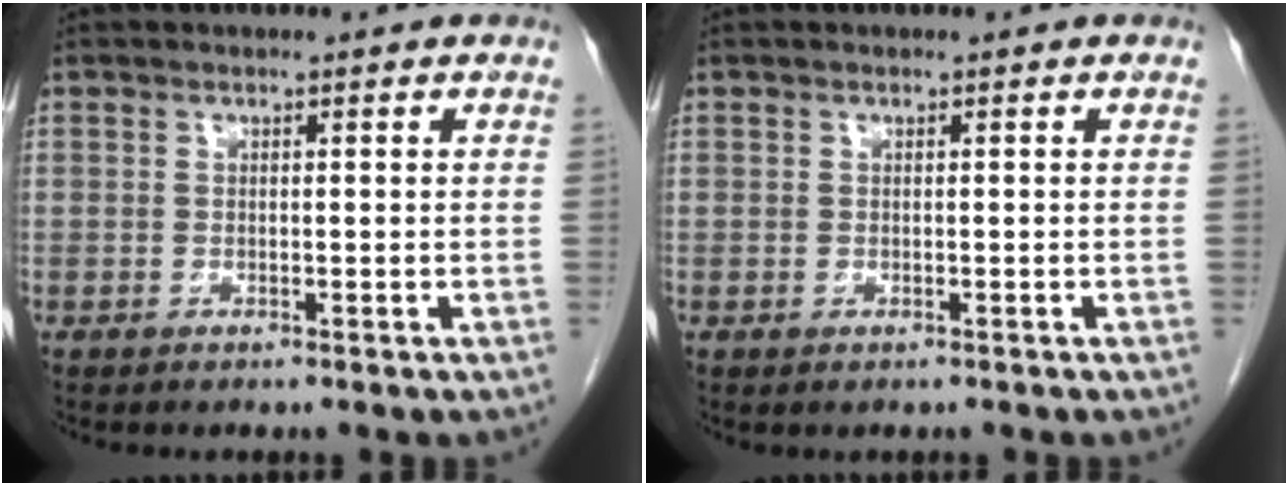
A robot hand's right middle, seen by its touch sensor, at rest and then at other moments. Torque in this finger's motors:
{"motor_torque": [0.02, 0.00, 0.00, 0.00]}